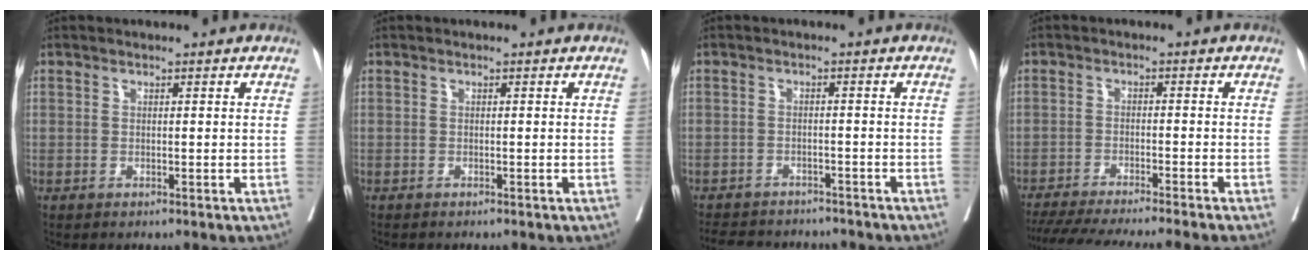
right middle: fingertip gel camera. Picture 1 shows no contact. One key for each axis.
{"total": 0.8, "fx": -0.8, "fy": 0.1, "fz": 0.2, "tx": -0.005, "ty": -0.002, "tz": -0.013}
{"total": 11.3, "fx": -10.3, "fy": 3.4, "fz": 3.2, "tx": -0.063, "ty": 0.005, "tz": -0.135}
{"total": 15.8, "fx": -14.1, "fy": -1.1, "fz": 7.1, "tx": -0.103, "ty": -0.040, "tz": -0.211}